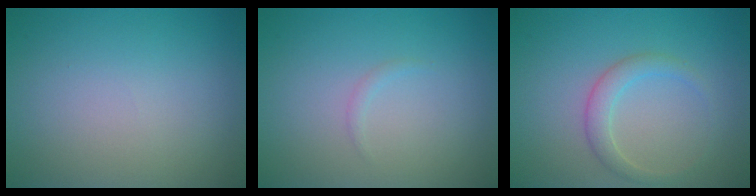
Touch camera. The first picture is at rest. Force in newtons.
{"total": 0.5, "press": 0.5, "slide": 0.1}
{"total": 2.1, "press": 2.1, "slide": 0.1}